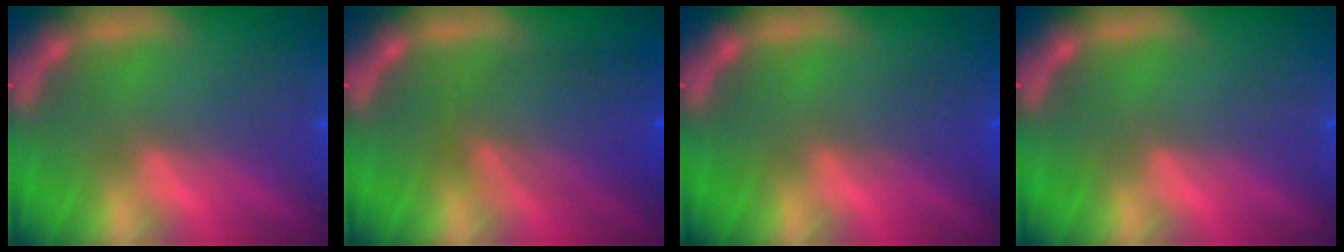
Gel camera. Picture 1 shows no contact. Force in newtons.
{"total": 5.6}
{"total": 2.0}
{"total": 0.0}